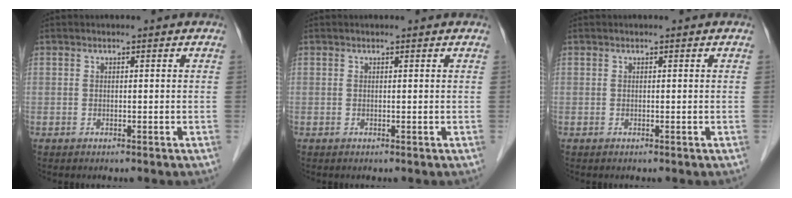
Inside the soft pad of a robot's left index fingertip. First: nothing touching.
{"total": 0.6, "force": [0.6, 0.1, 0.1], "torque": [-0.003, 0.004, 0.007]}
{"total": 0.0}